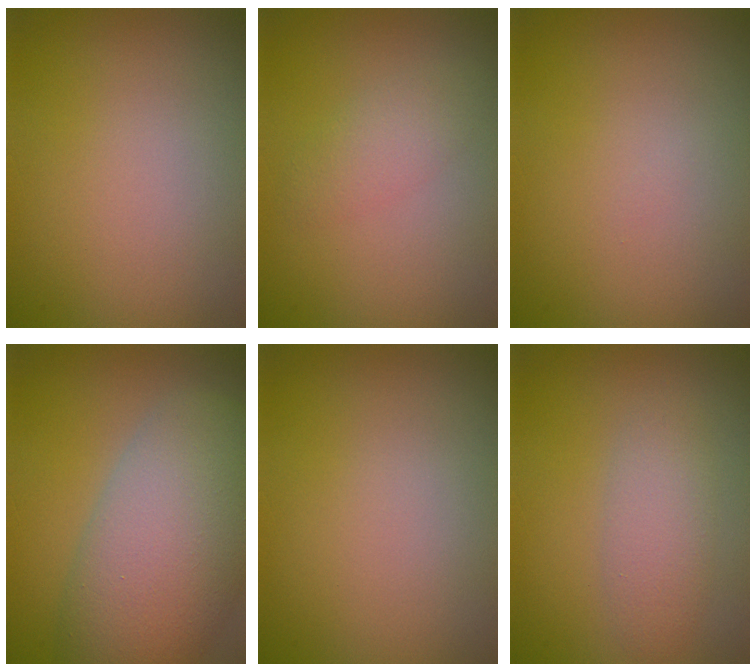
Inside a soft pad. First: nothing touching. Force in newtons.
{"total": 2.0, "press": 2.0, "slide": 0.2}
{"total": 0.0}
{"total": 10.1, "press": 10.0, "slide": 0.4}
{"total": 0.0}
{"total": 2.4, "press": 2.4, "slide": 0.1}